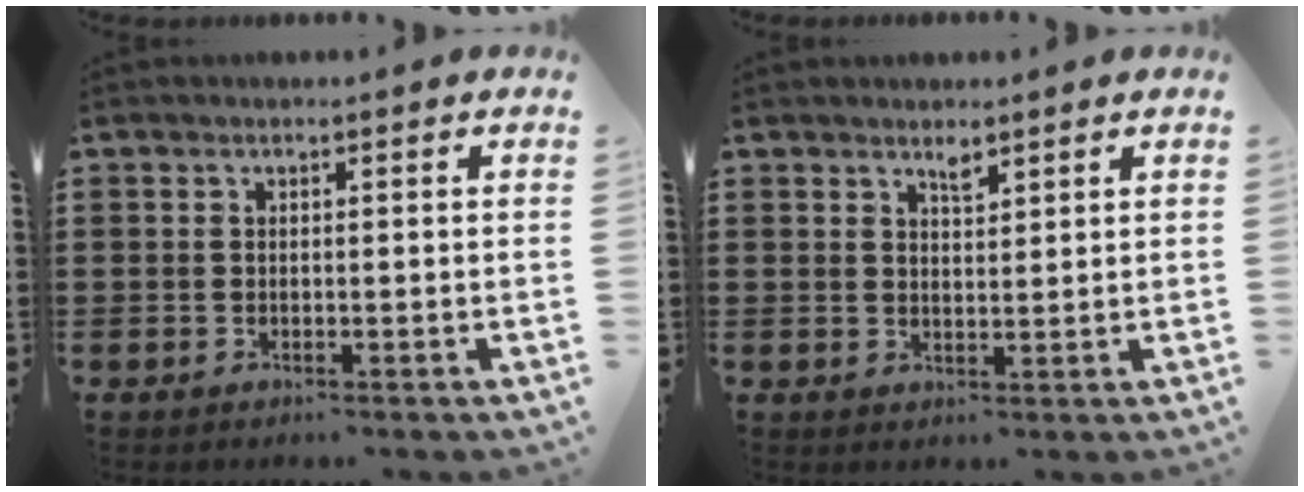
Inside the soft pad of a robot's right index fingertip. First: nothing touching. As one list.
[{"total": 1.8, "force": [1.6, 0.5, 0.7], "torque": [-0.009, -0.001, 0.026]}]